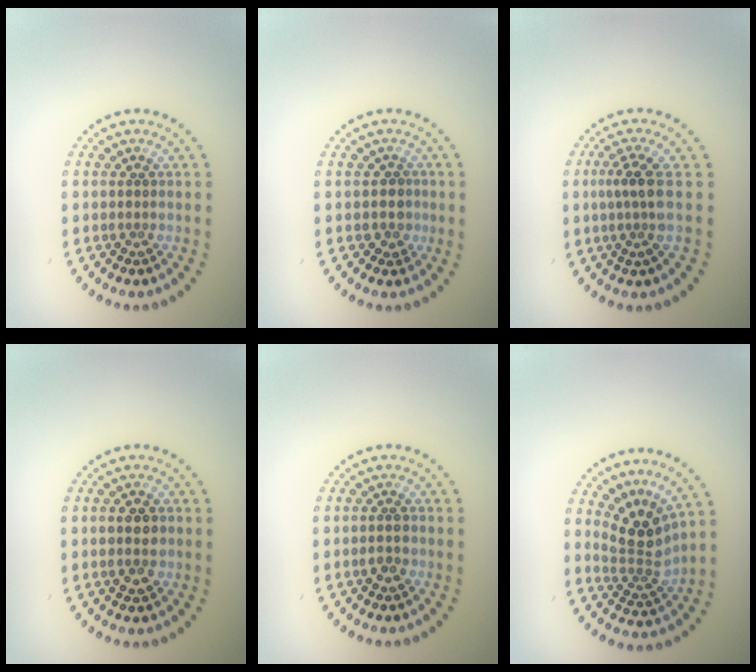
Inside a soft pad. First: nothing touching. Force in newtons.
{"total": 1.2, "press": 0.8, "slide": 0.8}
{"total": 2.7, "press": 2.0, "slide": 1.8}
{"total": 2.9, "press": 2.9, "slide": 0.2}
{"total": 1.3, "press": 1.3, "slide": 0.1}
{"total": 3.8, "press": 2.6, "slide": 2.7}